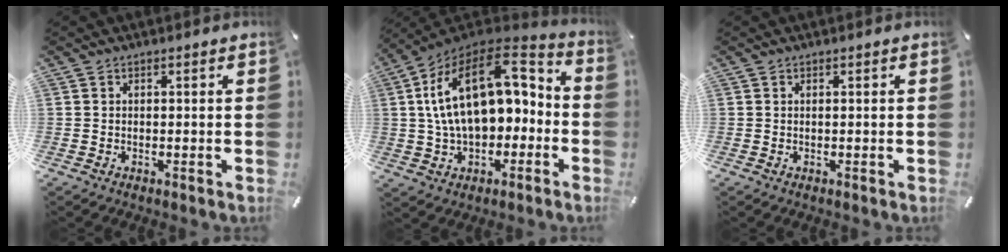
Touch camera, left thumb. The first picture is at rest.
{"total": 20.9, "force": [3.7, 13.3, 15.6], "torque": [-0.284, -0.005, 0.068]}
{"total": 0.0}